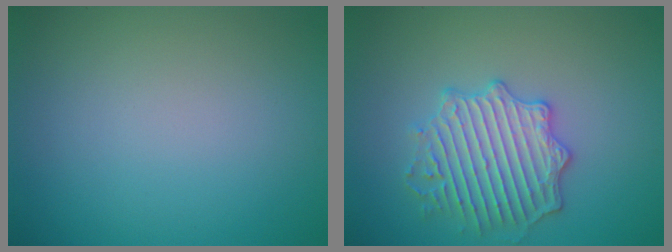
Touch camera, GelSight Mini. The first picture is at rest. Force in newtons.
{"total": 4.1, "press": 4.0, "slide": 0.5}